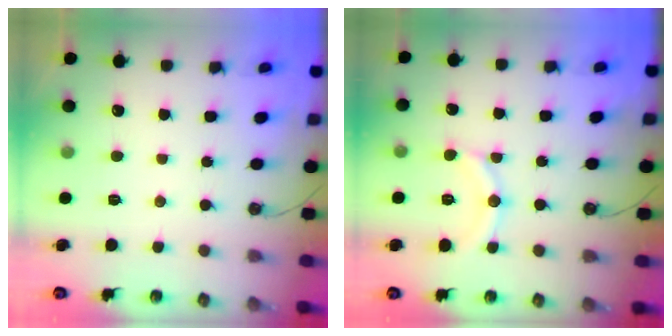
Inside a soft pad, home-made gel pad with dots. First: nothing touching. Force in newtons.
{"total": 11.8, "press": 11.8, "slide": 1.0}